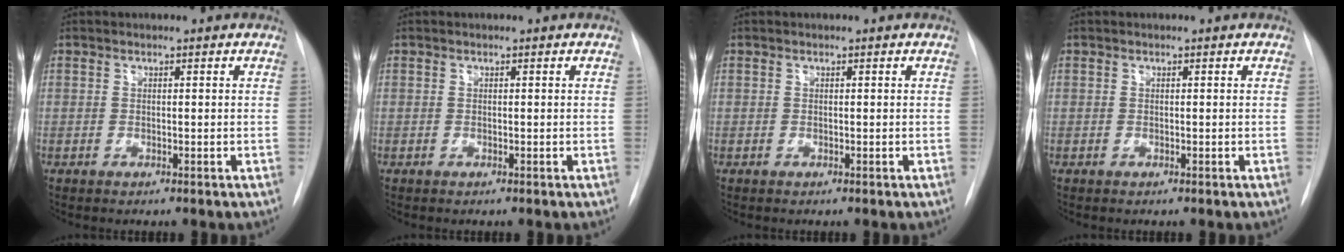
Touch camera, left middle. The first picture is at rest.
{"total": 0.0}
{"total": 0.0}
{"total": 0.0}